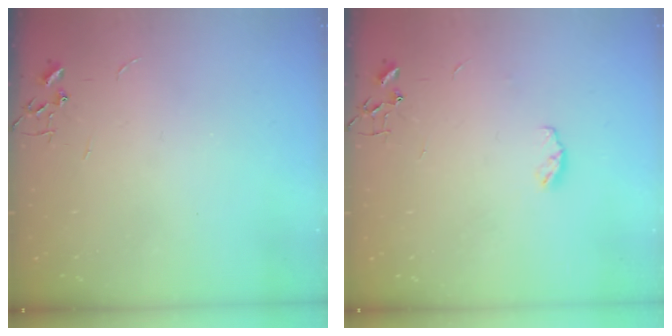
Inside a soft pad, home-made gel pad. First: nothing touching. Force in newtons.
{"total": 4.7, "press": 4.6, "slide": 0.6}